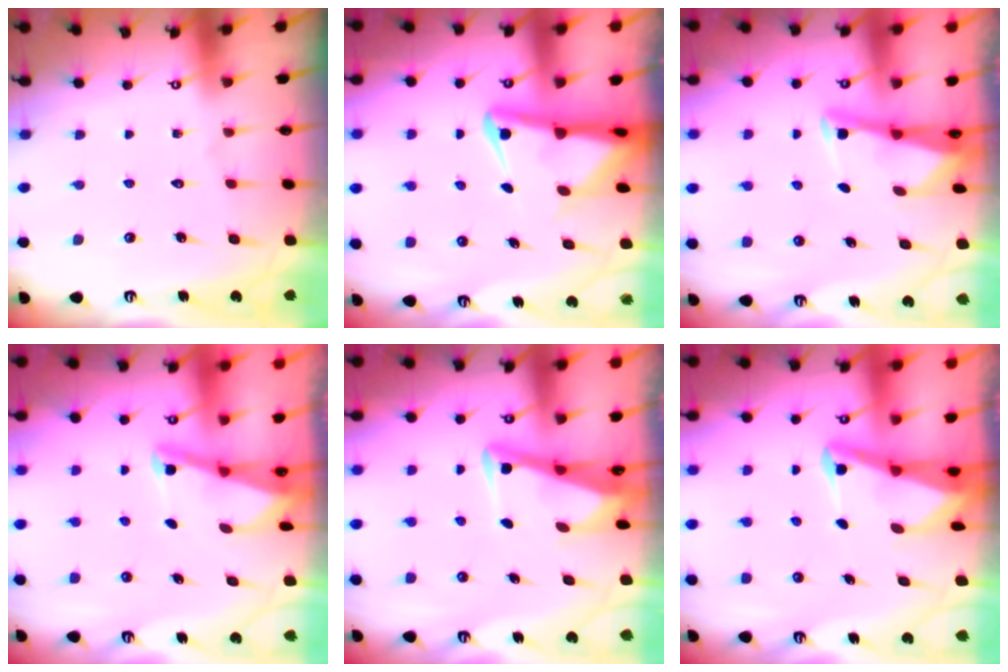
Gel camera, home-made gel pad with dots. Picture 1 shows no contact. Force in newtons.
{"total": 5.0, "press": 4.8, "slide": 1.3}
{"total": 2.7, "press": 2.7, "slide": 0.2}
{"total": 2.0, "press": 2.0, "slide": 0.4}
{"total": 4.8, "press": 4.7, "slide": 0.9}
{"total": 3.5, "press": 3.5, "slide": 0.7}